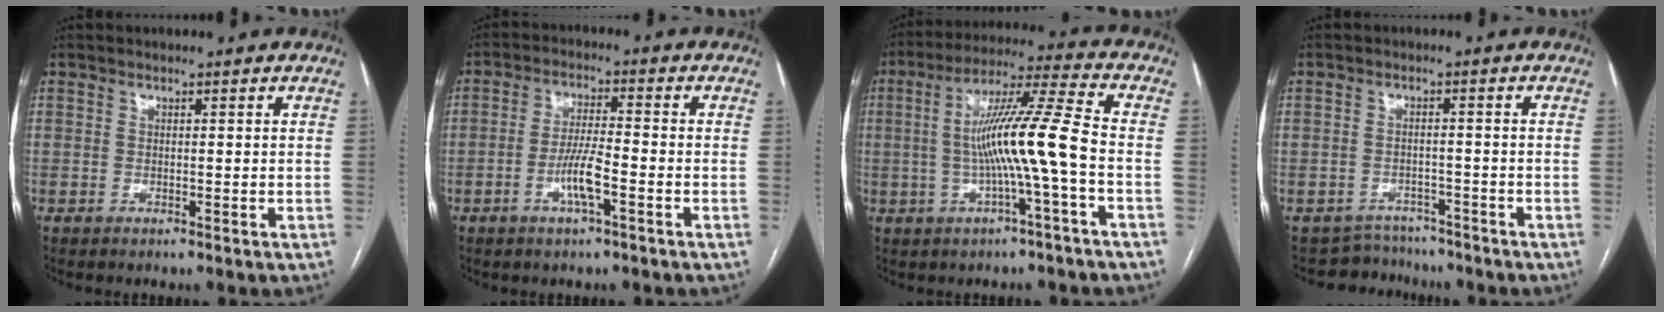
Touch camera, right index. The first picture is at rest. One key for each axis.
{"total": 5.8, "fx": -2.3, "fy": 0.7, "fz": 5.3, "tx": -0.108, "ty": 0.001, "tz": -0.043}
{"total": 11.9, "fx": -1.6, "fy": -0.8, "fz": 11.7, "tx": -0.213, "ty": 0.017, "tz": -0.031}
{"total": 4.6, "fx": -4.0, "fy": 1.8, "fz": -1.4, "tx": 0.022, "ty": 0.018, "tz": -0.060}